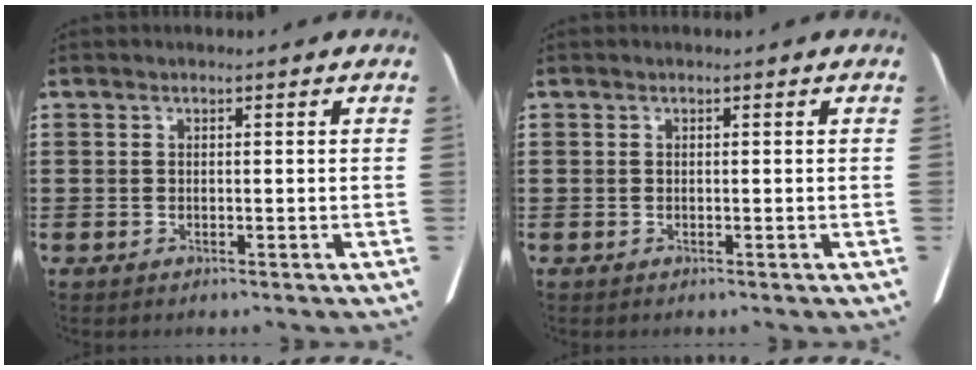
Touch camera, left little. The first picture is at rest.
{"total": 0.0}